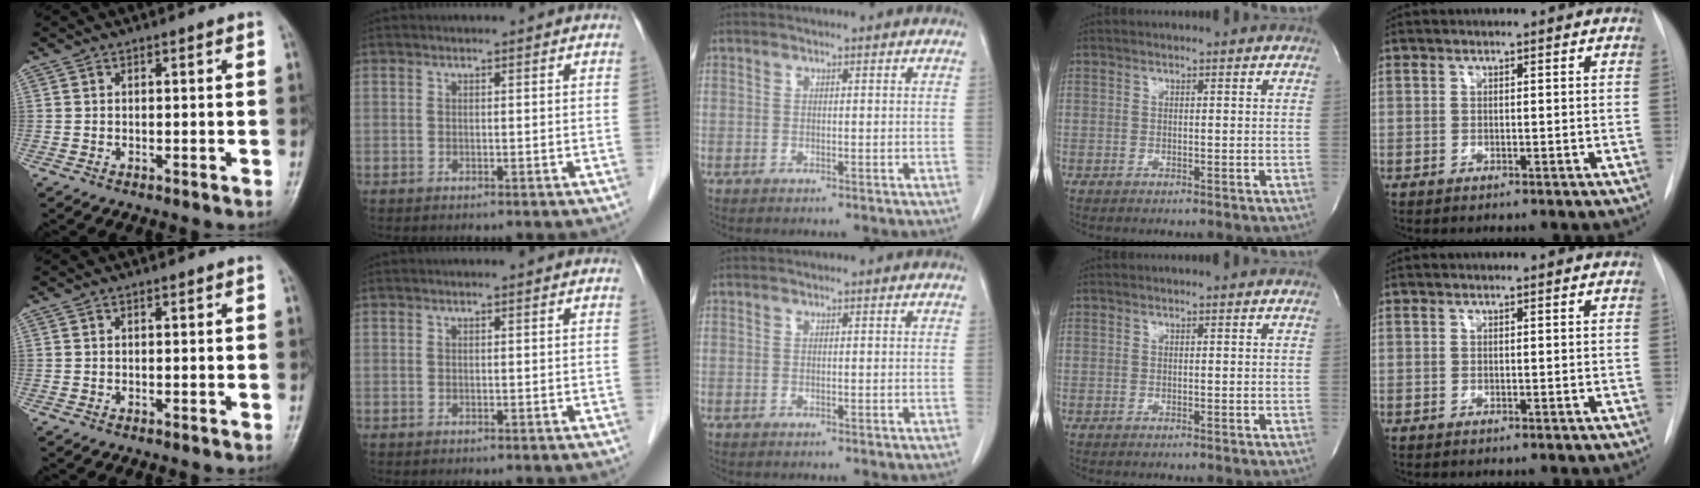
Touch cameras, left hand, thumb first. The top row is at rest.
{}